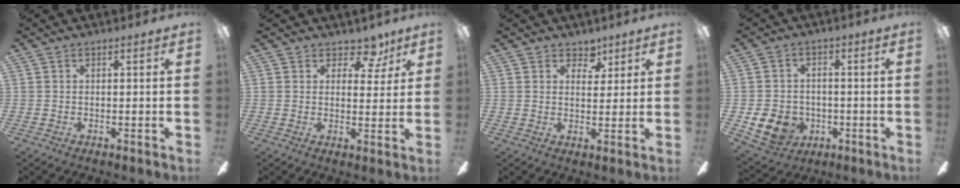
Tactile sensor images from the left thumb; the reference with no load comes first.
{"total": 6.9, "force": [4.8, 4.0, 3.0], "torque": [-0.024, -0.024, 0.081]}
{"total": 4.9, "force": [3.5, 3.0, 1.4], "torque": [-0.008, -0.017, 0.059]}
{"total": 9.5, "force": [-3.0, 8.0, 4.3], "torque": [-0.109, 0.022, -0.053]}